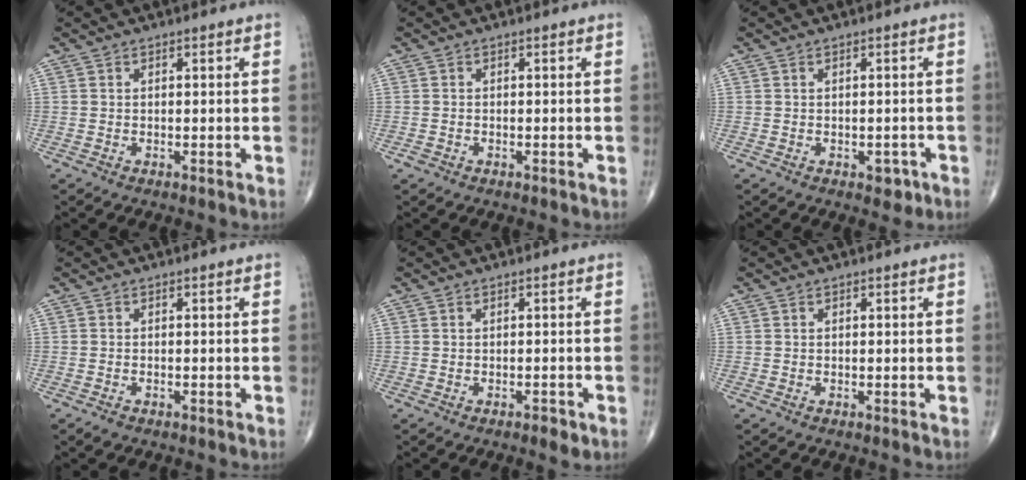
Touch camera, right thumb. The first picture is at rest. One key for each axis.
{"total": 0.9, "fx": -0.4, "fy": 0.7, "fz": 0.4, "tx": -0.011, "ty": 0.004, "tz": -0.007}
{"total": 2.4, "fx": -1.0, "fy": 1.5, "fz": 1.5, "tx": -0.005, "ty": 0.004, "tz": -0.009}
{"total": 1.0, "fx": -0.7, "fy": 0.5, "fz": 0.4, "tx": -0.013, "ty": 0.002, "tz": -0.011}
{"total": 1.7, "fx": -0.9, "fy": 0.7, "fz": 1.3, "tx": -0.020, "ty": 0.000, "tz": -0.013}
{"total": 0.0}